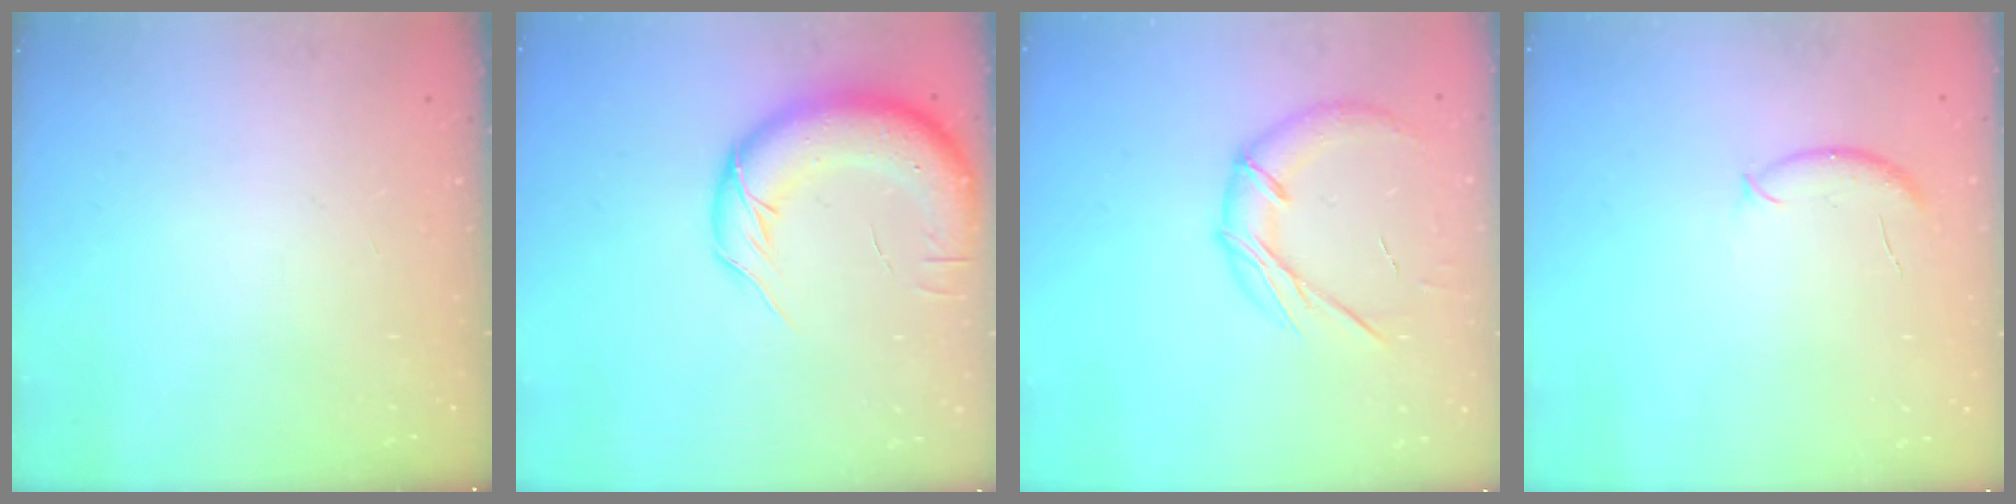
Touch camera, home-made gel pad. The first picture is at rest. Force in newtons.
{"total": 16.2, "press": 15.8, "slide": 3.3}
{"total": 11.8, "press": 11.8, "slide": 0.8}
{"total": 6.4, "press": 6.3, "slide": 1.0}